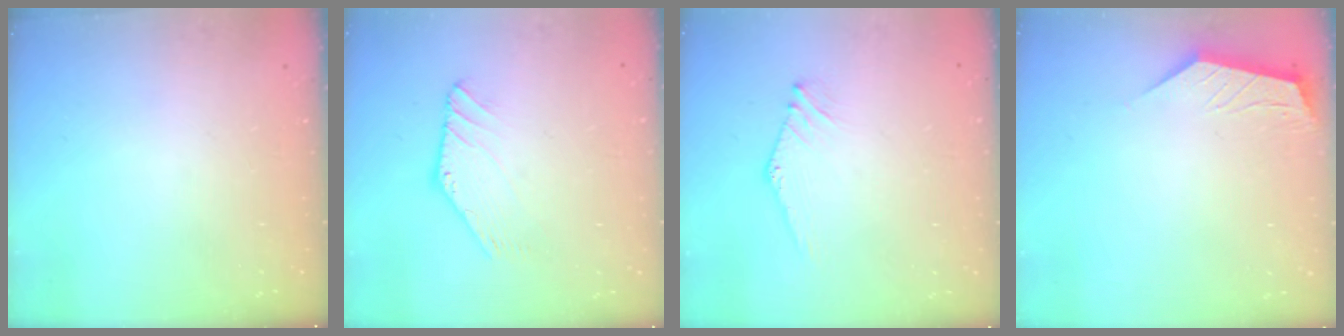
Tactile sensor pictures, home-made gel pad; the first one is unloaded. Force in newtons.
{"total": 1.2, "press": 1.2, "slide": 0.1}
{"total": 0.0}
{"total": 2.1, "press": 2.0, "slide": 0.4}